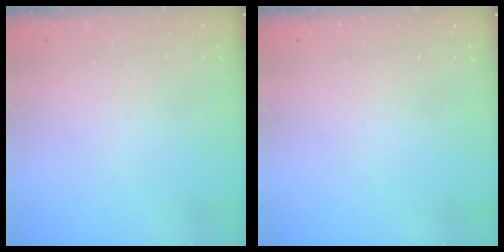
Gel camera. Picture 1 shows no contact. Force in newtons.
{"total": 0.0}